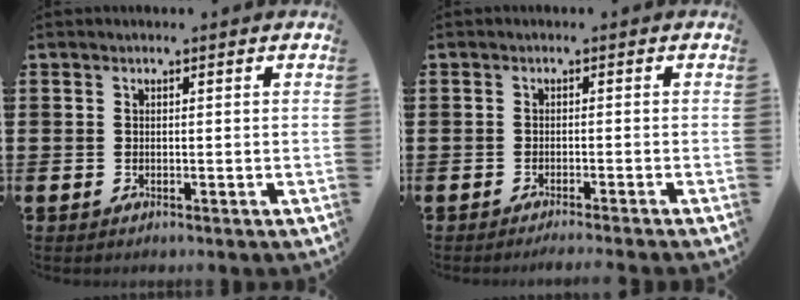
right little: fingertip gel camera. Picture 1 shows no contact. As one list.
[{"total": 1.0, "force": [-0.9, -0.3, 0.2], "torque": [-0.002, 0.000, -0.018]}]